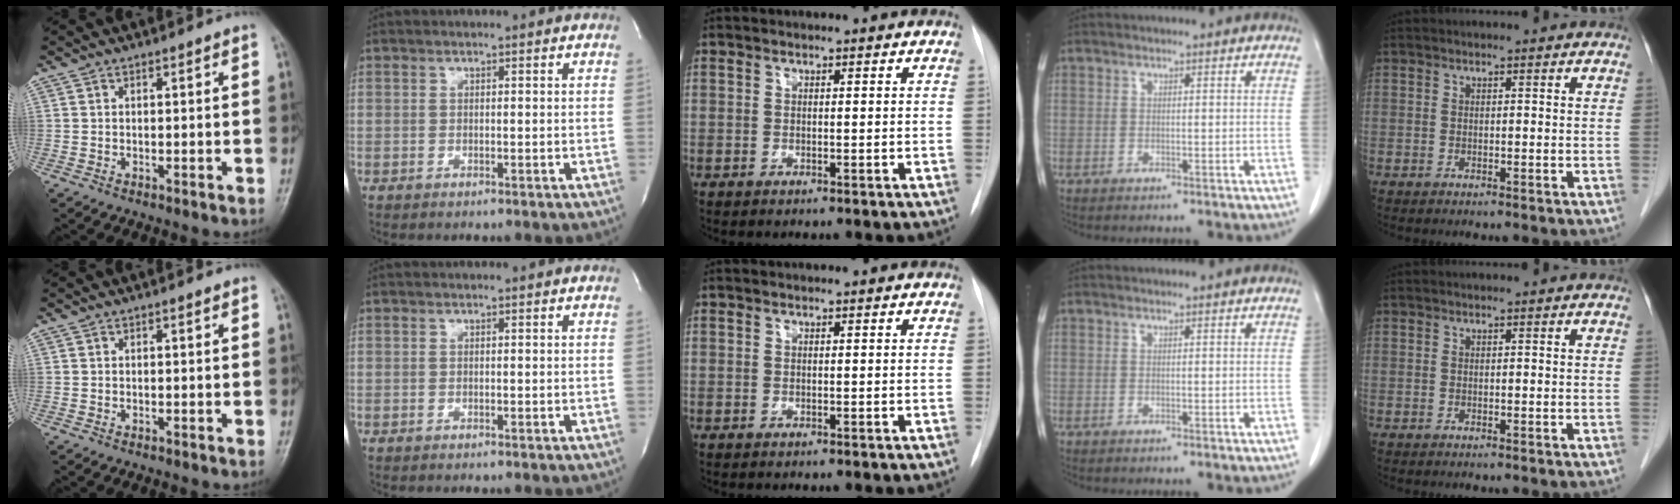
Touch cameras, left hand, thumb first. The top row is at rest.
{}